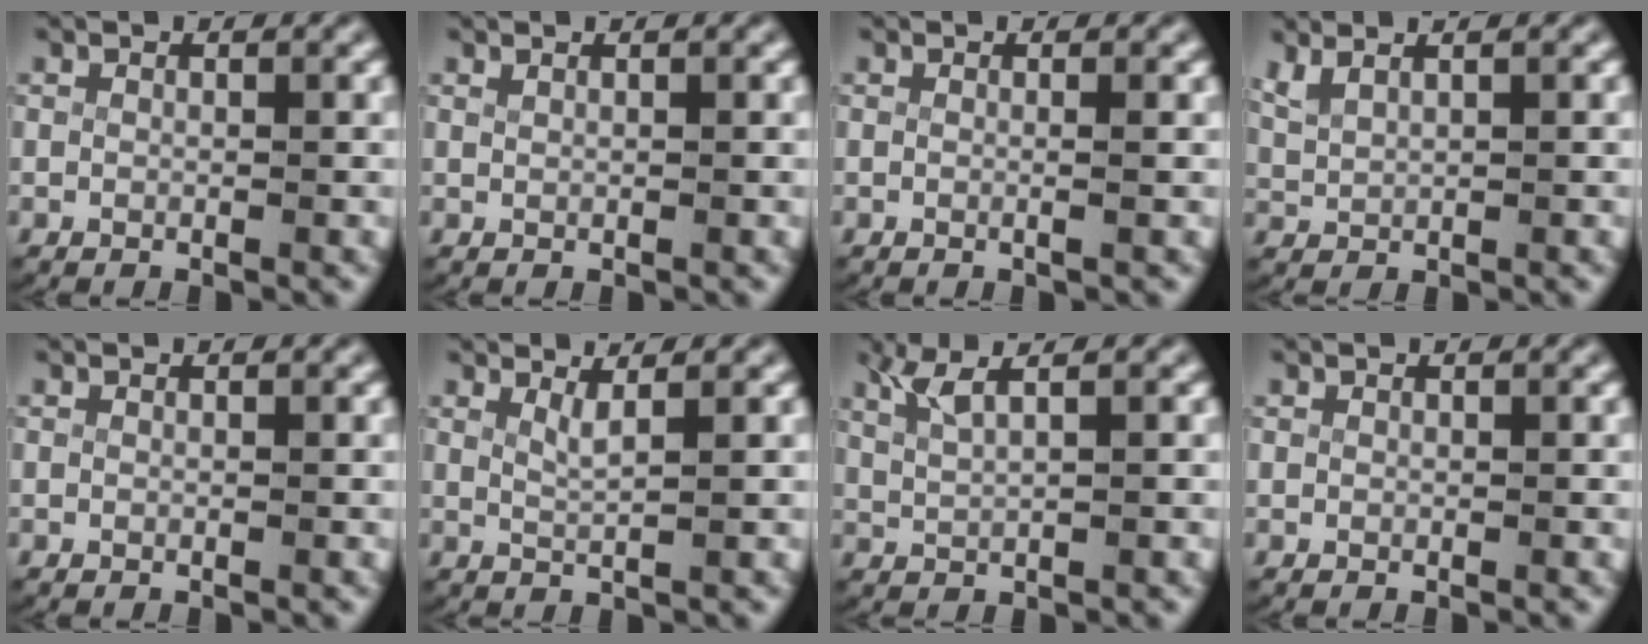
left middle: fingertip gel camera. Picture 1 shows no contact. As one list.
[{"total": 0.5, "force": [0.4, -0.2, 0.2], "torque": [-0.007, -0.003, 0.013]}, {"total": 0.8, "force": [0.0, -0.3, 0.7], "torque": [-0.014, -0.003, 0.000]}, {"total": 2.4, "force": [1.5, 1.2, 1.4], "torque": [-0.040, -0.001, 0.037]}, {"total": 0.0}, {"total": 1.7, "force": [1.2, -0.2, 1.1], "torque": [-0.028, -0.011, 0.028]}, {"total": 3.2, "force": [2.2, 0.7, 2.2], "torque": [-0.049, 0.005, 0.044]}, {"total": 0.0}]